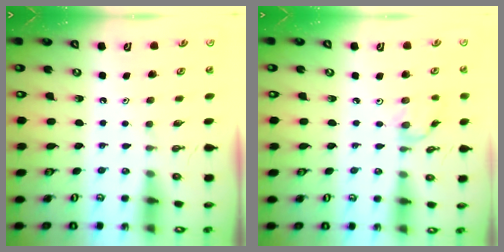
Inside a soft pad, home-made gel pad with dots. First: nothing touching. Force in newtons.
{"total": 2.9, "press": 2.9, "slide": 0.3}